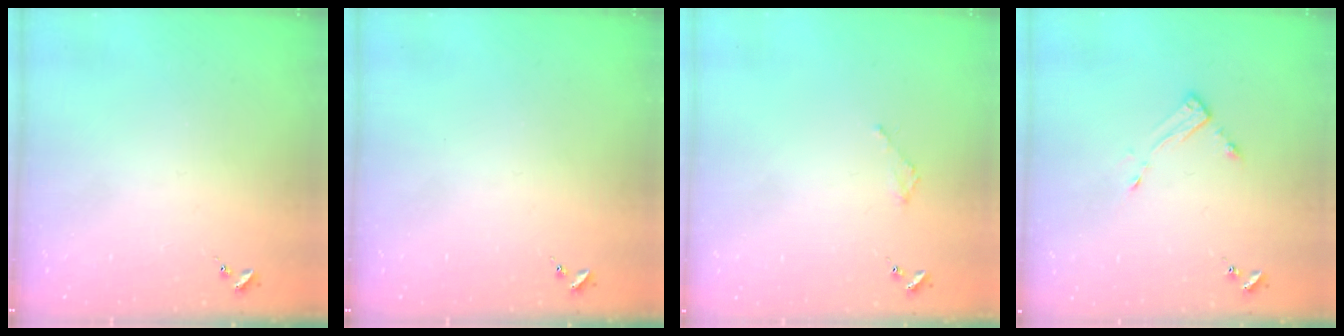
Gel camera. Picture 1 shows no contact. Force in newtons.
{"total": 0.0}
{"total": 2.1, "press": 2.1, "slide": 0.2}
{"total": 3.0, "press": 3.0, "slide": 0.3}